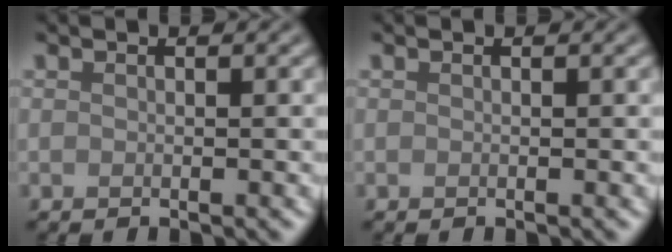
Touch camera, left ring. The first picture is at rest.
{"total": 0.0}